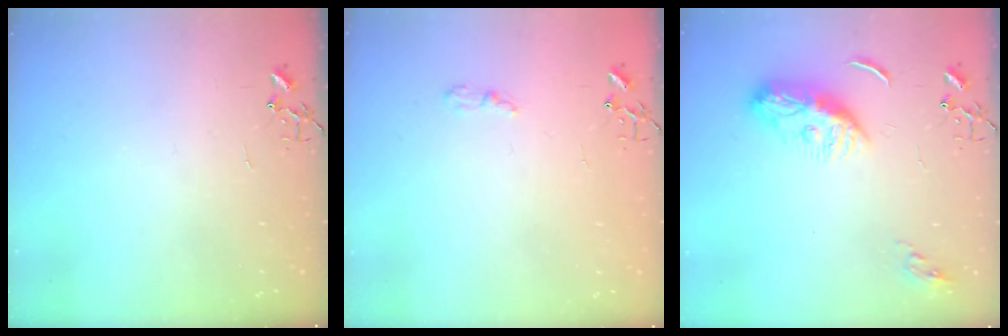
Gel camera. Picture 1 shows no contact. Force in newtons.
{"total": 3.8, "press": 3.8, "slide": 0.6}
{"total": 11.0, "press": 11.0, "slide": 0.2}